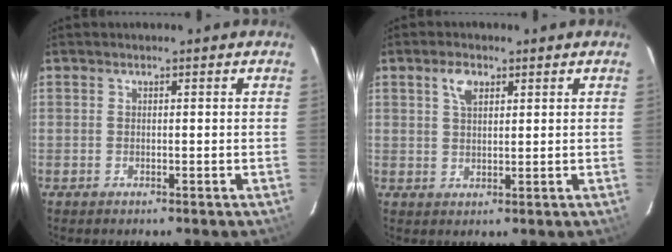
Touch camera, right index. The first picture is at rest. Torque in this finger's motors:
{"motor_torque": [0.11, 0.05, 0.04, 0.05]}